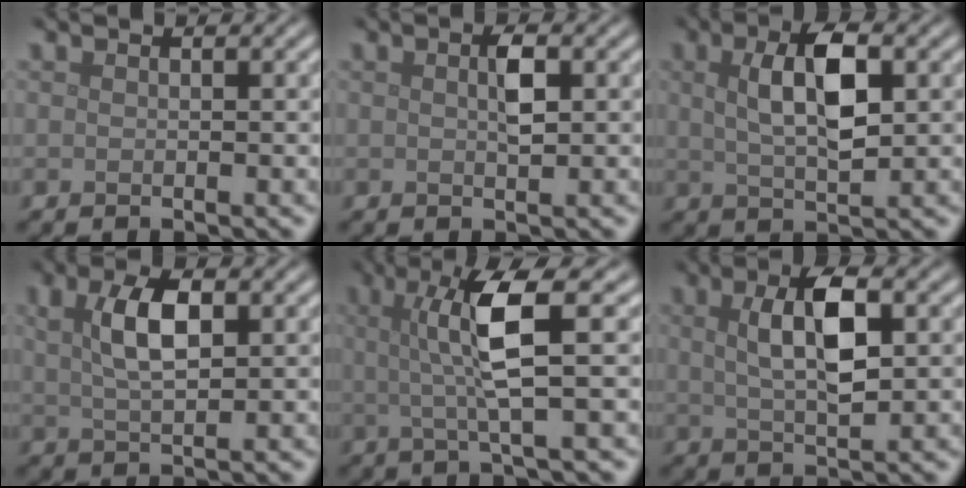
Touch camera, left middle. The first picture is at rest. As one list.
[{"total": 1.7, "force": [0.4, 0.5, 1.6], "torque": [-0.030, 0.002, 0.006]}, {"total": 5.5, "force": [1.3, 2.1, 4.9], "torque": [-0.093, 0.006, 0.023]}, {"total": 4.5, "force": [1.3, 1.8, 3.9], "torque": [-0.080, 0.007, 0.023]}, {"total": 6.0, "force": [1.0, 0.9, 5.9], "torque": [-0.108, 0.005, 0.020]}, {"total": 5.4, "force": [1.3, 1.9, 4.9], "torque": [-0.093, 0.007, 0.022]}]